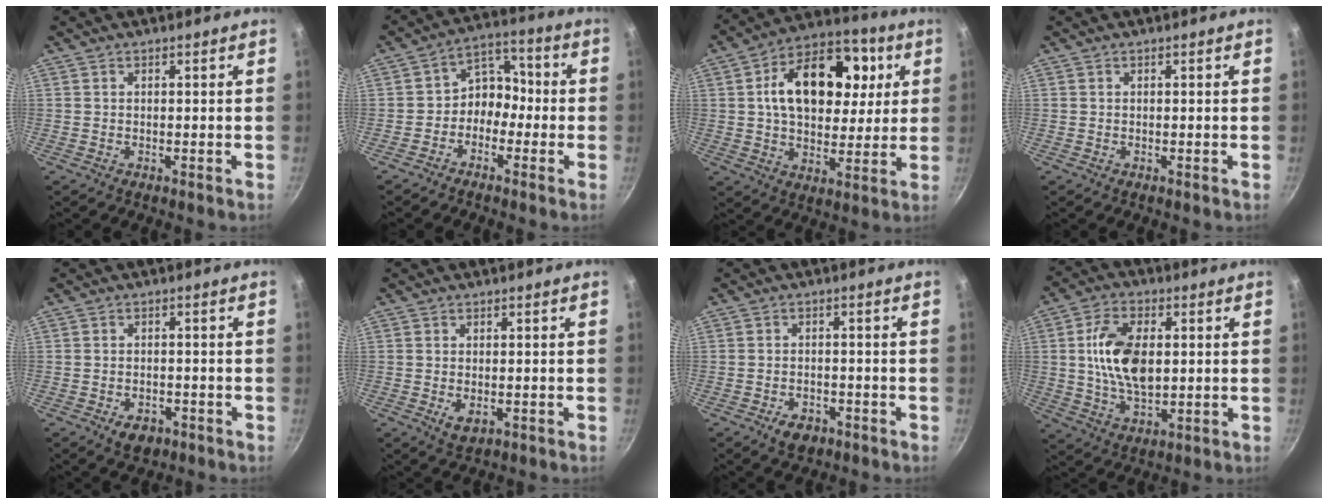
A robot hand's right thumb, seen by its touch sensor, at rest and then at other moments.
{"total": 7.7, "force": [-2.1, 5.9, 4.5], "torque": [-0.034, 0.042, -0.053]}
{"total": 20.3, "force": [4.6, 12.9, 15.0], "torque": [-0.202, 0.014, 0.069]}
{"total": 0.0}
{"total": 4.1, "force": [-2.2, 2.6, 2.4], "torque": [-0.030, 0.008, -0.030]}
{"total": 3.1, "force": [-0.9, 1.7, 2.4], "torque": [-0.042, -0.003, -0.009]}
{"total": 4.2, "force": [-2.5, 2.5, 2.3], "torque": [-0.031, 0.011, -0.037]}
{"total": 13.2, "force": [1.4, 7.4, 10.9], "torque": [-0.193, -0.002, 0.030]}